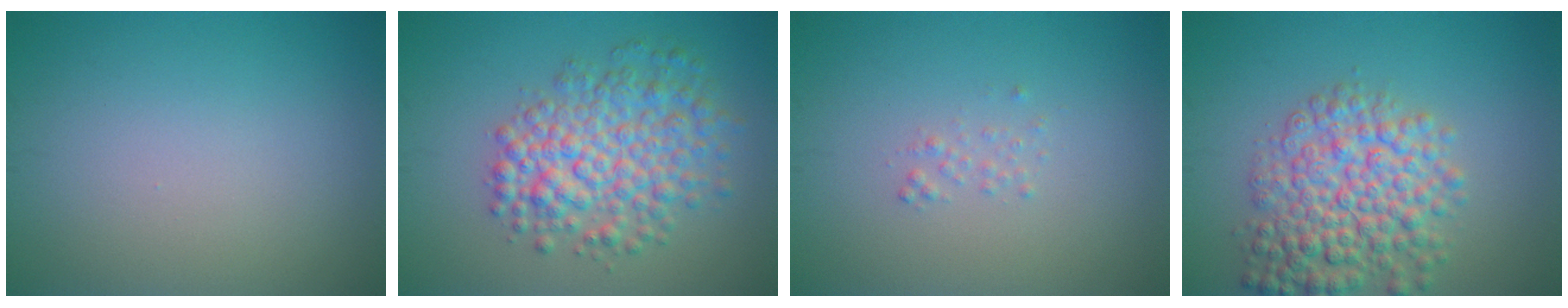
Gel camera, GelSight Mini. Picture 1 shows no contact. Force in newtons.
{"total": 6.4, "press": 6.4, "slide": 0.2}
{"total": 0.7, "press": 0.7, "slide": 0.1}
{"total": 6.9, "press": 6.9, "slide": 0.2}